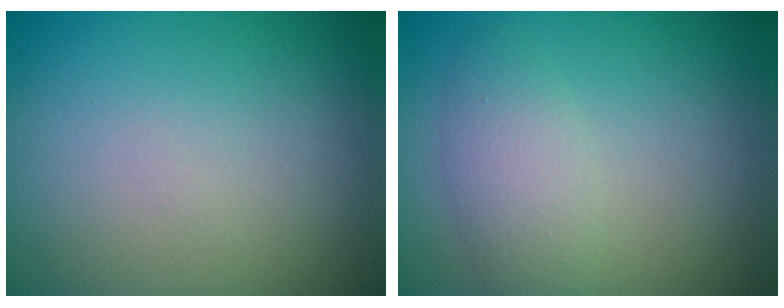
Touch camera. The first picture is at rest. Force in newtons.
{"total": 2.9, "press": 2.9, "slide": 0.1}